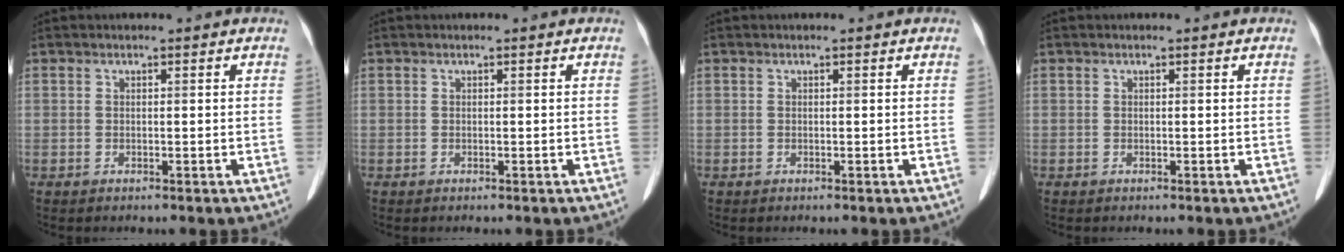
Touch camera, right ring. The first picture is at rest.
{"total": 0.0}
{"total": 0.0}
{"total": 0.0}